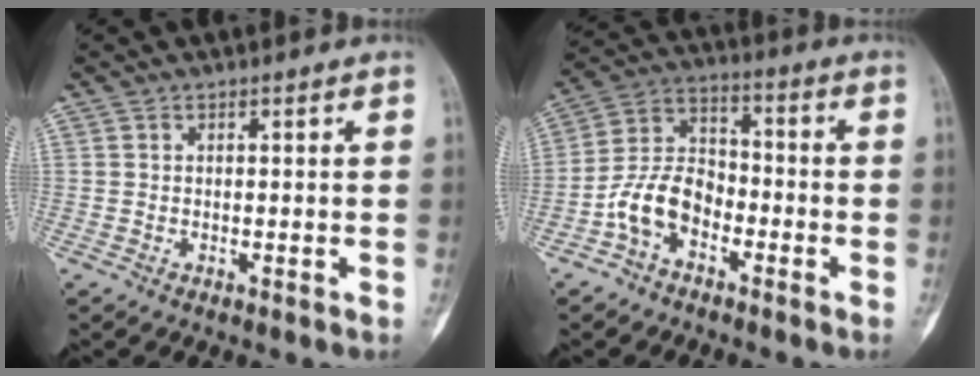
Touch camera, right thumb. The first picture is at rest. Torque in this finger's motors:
{"motor_torque": [1.03, 1.03, 0.97, -0.98, 0.06]}